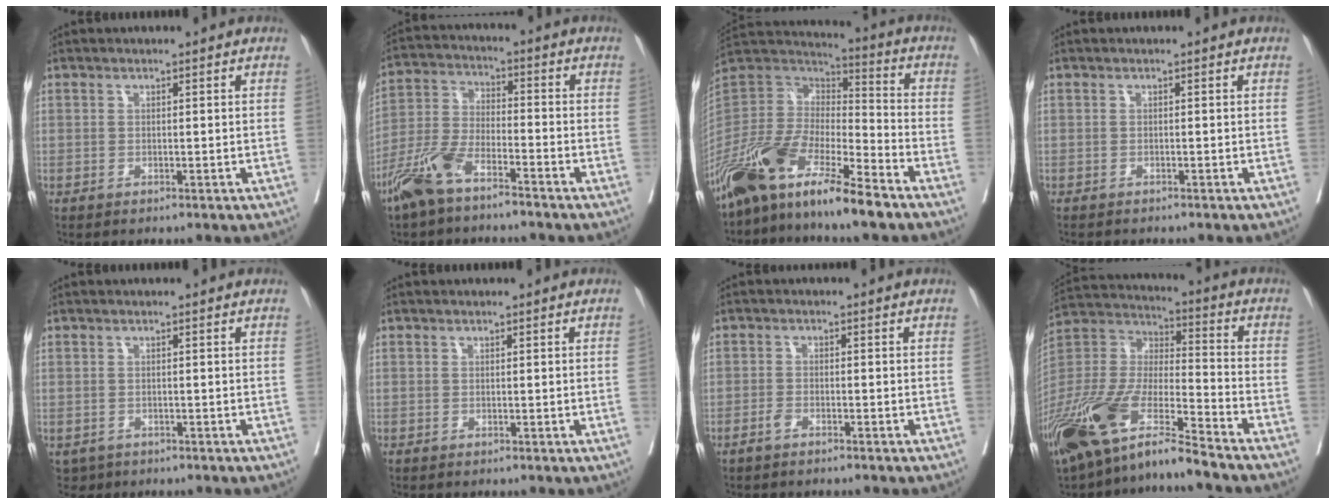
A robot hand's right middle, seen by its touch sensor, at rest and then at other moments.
{"total": 8.9, "force": [-6.5, 2.4, 5.5], "torque": [-0.129, -0.010, -0.134]}
{"total": 17.8, "force": [-12.8, 3.4, 11.9], "torque": [-0.240, -0.013, -0.242]}
{"total": 2.4, "force": [-2.2, 0.5, 0.8], "torque": [-0.017, -0.006, -0.030]}
{"total": 2.4, "force": [-1.5, 1.8, 0.2], "torque": [-0.003, 0.002, -0.024]}
{"total": 0.5, "force": [0.0, -0.2, 0.5], "torque": [-0.006, 0.000, 0.002]}
{"total": 1.6, "force": [-1.3, 0.4, 0.9], "torque": [-0.022, 0.000, -0.027]}
{"total": 20.2, "force": [-14.8, 3.4, 13.3], "torque": [-0.306, -0.037, -0.285]}